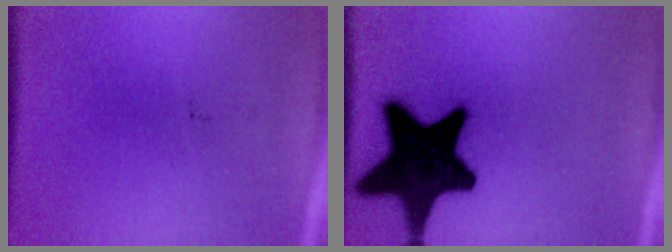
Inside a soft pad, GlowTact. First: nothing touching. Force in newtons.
{"total": 19.2}